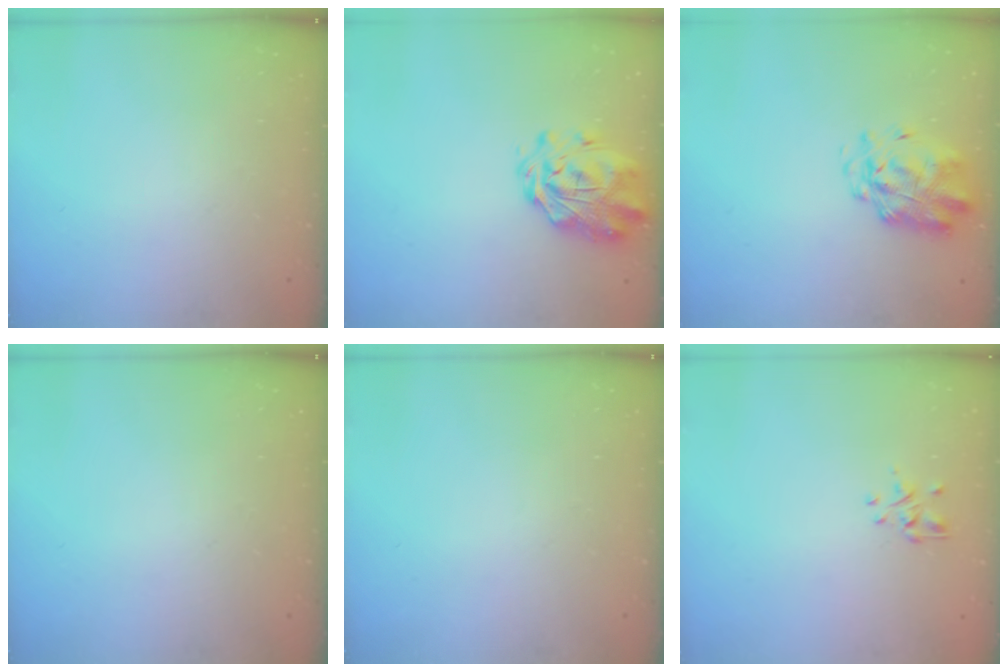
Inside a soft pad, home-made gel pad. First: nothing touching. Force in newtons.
{"total": 2.9, "press": 2.6, "slide": 1.4}
{"total": 2.9, "press": 2.8, "slide": 0.7}
{"total": 0.0}
{"total": 0.0}
{"total": 1.2, "press": 1.0, "slide": 0.6}